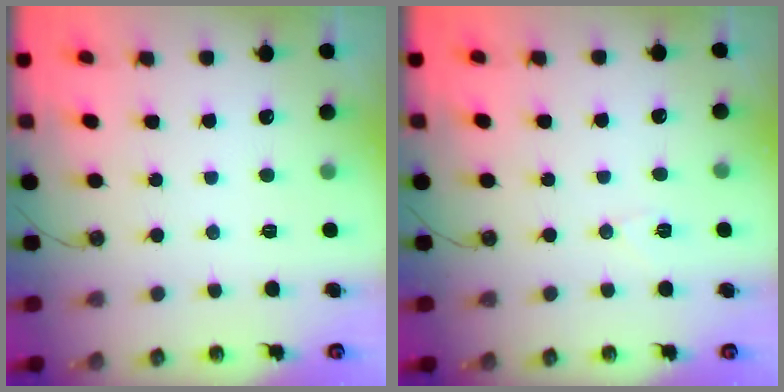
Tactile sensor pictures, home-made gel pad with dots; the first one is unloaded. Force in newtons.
{"total": 5.5, "press": 5.2, "slide": 1.8}